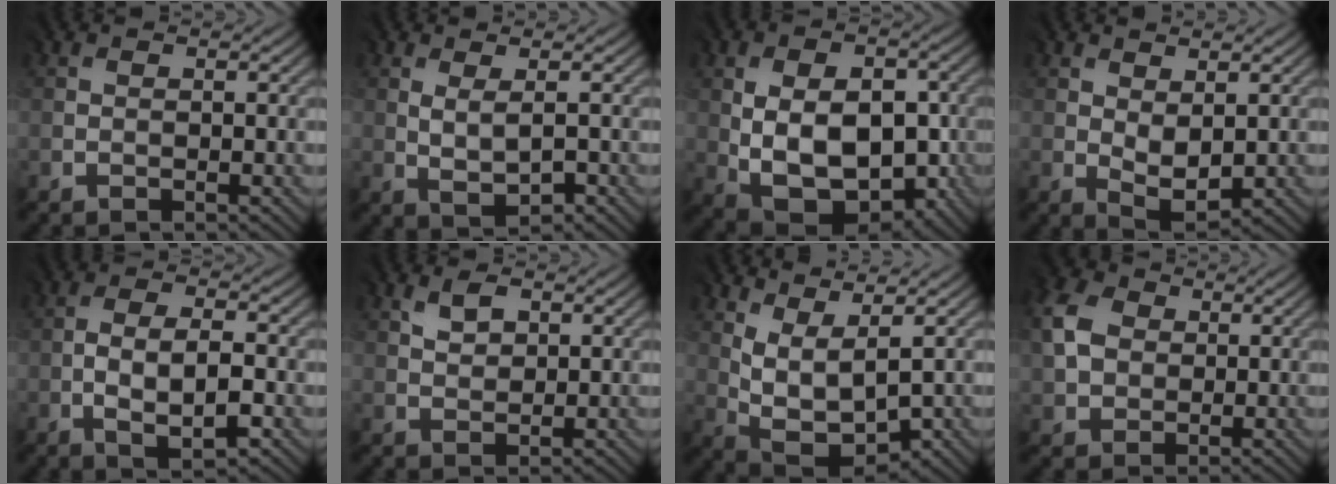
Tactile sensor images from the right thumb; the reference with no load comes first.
{"total": 2.2, "force": [0.4, 0.8, 2.1], "torque": [-0.044, -0.004, 0.015]}
{"total": 12.6, "force": [-1.2, 8.2, 9.5], "torque": [-0.164, -0.014, -0.008]}
{"total": 3.7, "force": [0.5, 2.2, 3.0], "torque": [-0.066, -0.007, 0.016]}
{"total": 5.6, "force": [-1.6, 2.3, 4.8], "torque": [-0.093, -0.005, -0.027]}
{"total": 2.4, "force": [1.5, 1.4, 1.2], "torque": [-0.029, 0.002, 0.031]}
{"total": 6.7, "force": [2.4, 3.2, 5.4], "torque": [-0.134, -0.009, 0.053]}
{"total": 5.1, "force": [1.1, 4.3, 2.4], "torque": [-0.078, 0.011, 0.017]}